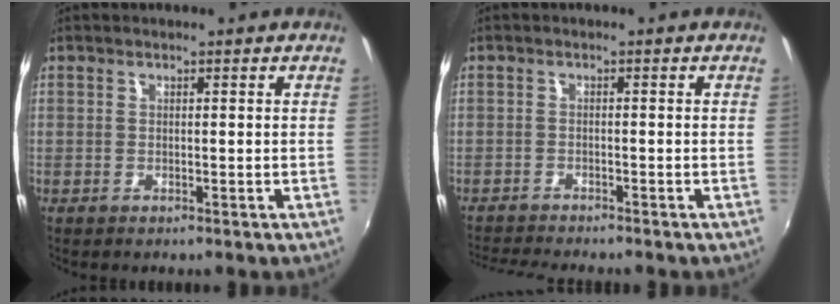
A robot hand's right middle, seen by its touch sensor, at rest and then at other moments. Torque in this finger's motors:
{"motor_torque": [0.37, -0.81, 0.10, 0.02]}